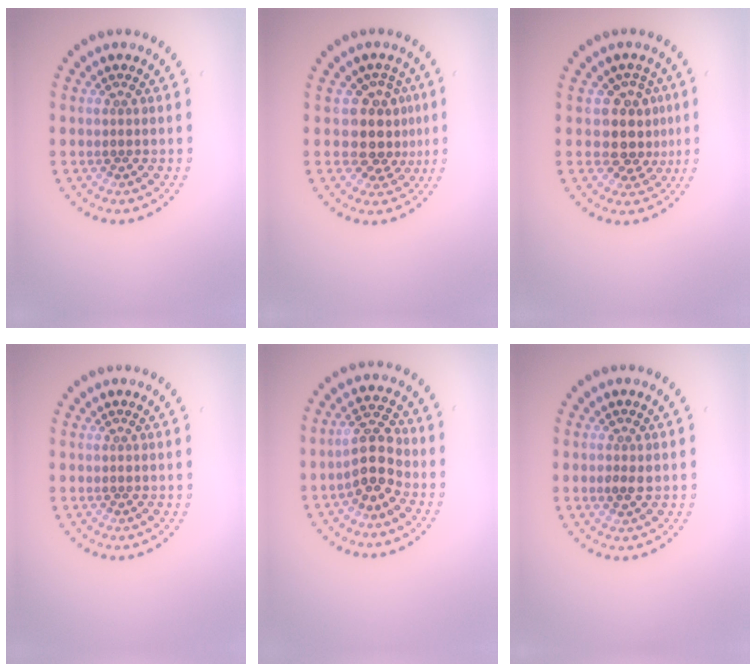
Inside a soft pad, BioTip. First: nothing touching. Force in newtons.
{"total": 3.7, "press": 2.9, "slide": 2.2}
{"total": 3.6, "press": 2.9, "slide": 2.1}
{"total": 0.0}
{"total": 3.7, "press": 3.5, "slide": 1.3}
{"total": 1.4, "press": 1.4, "slide": 0.1}